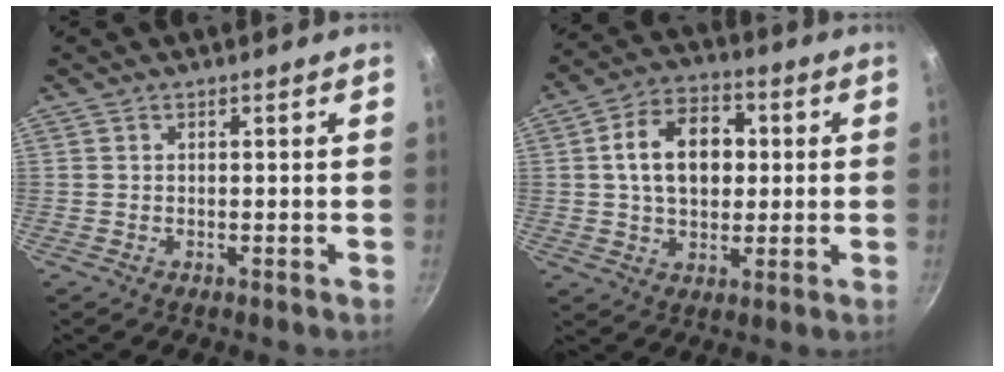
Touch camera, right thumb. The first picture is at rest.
{"total": 13.4, "force": [1.8, 9.3, 9.4], "torque": [-0.124, 0.017, 0.019]}